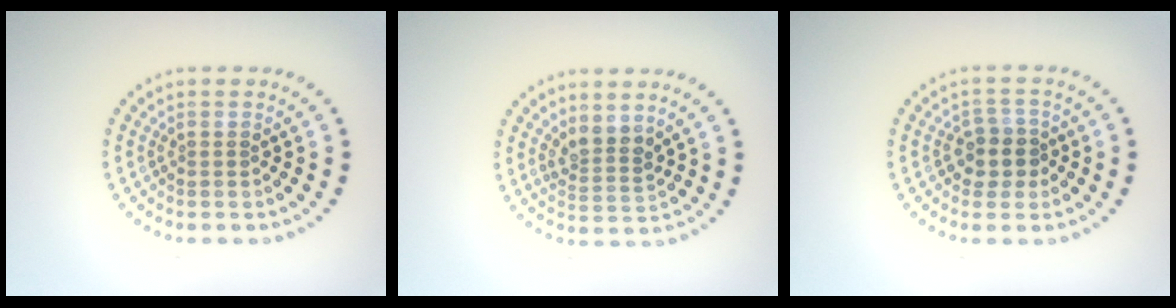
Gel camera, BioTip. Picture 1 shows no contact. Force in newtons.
{"total": 2.5, "press": 1.9, "slide": 1.6}
{"total": 2.7, "press": 2.5, "slide": 1.0}